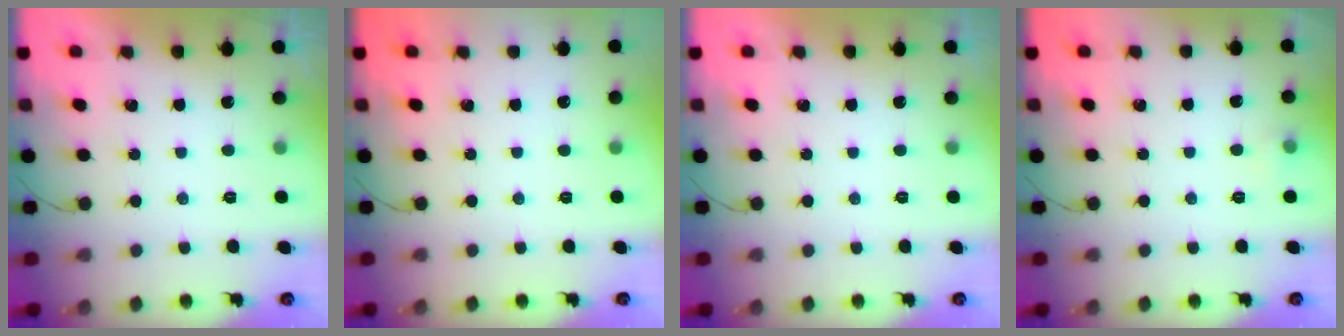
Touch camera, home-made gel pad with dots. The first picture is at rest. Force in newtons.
{"total": 0.0}
{"total": 0.0}
{"total": 5.1, "press": 4.9, "slide": 1.1}